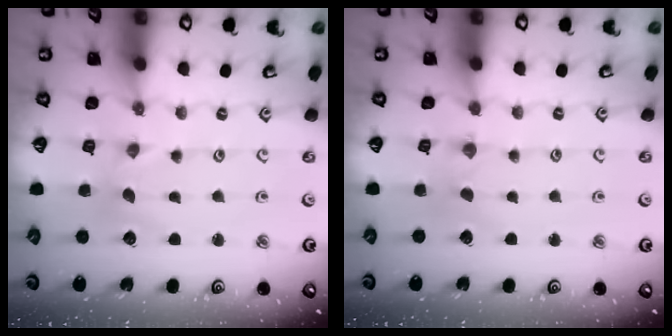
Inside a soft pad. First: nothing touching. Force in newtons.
{"total": 0.0}